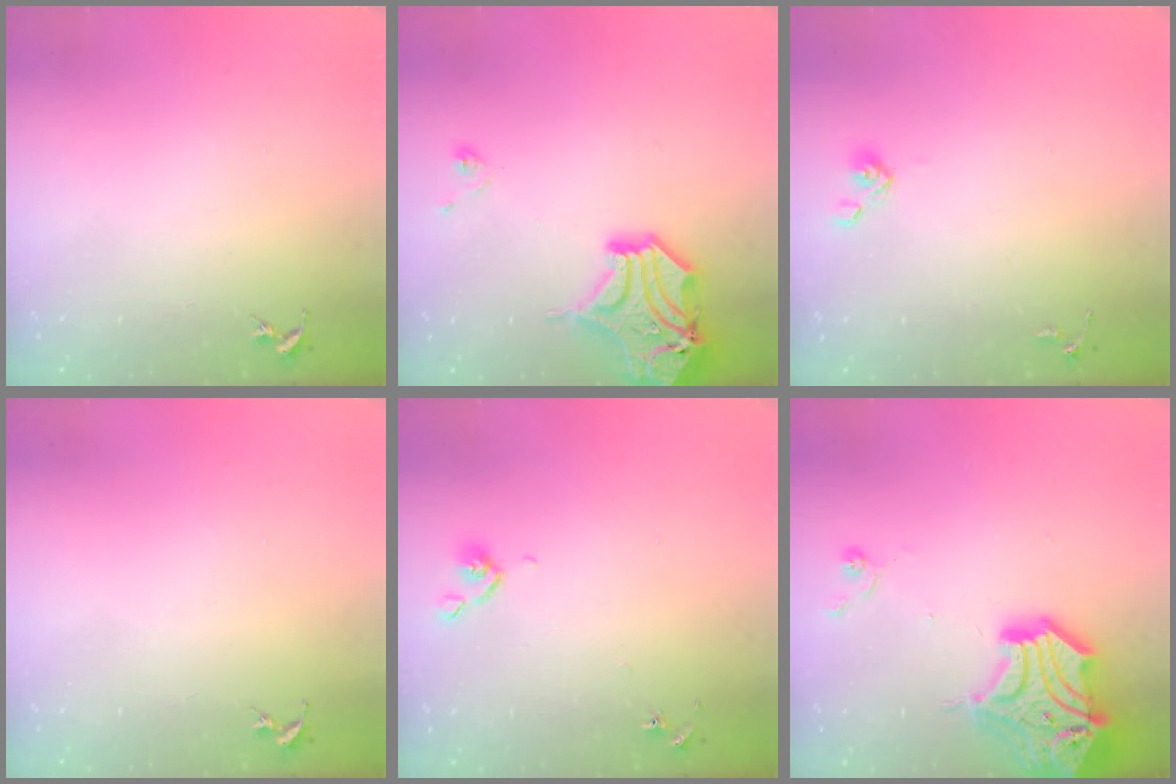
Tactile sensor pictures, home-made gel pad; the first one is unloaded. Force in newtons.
{"total": 16.5, "press": 16.3, "slide": 2.5}
{"total": 3.9, "press": 3.6, "slide": 1.5}
{"total": 0.0}
{"total": 5.9, "press": 5.8, "slide": 0.8}
{"total": 21.9, "press": 21.7, "slide": 2.9}